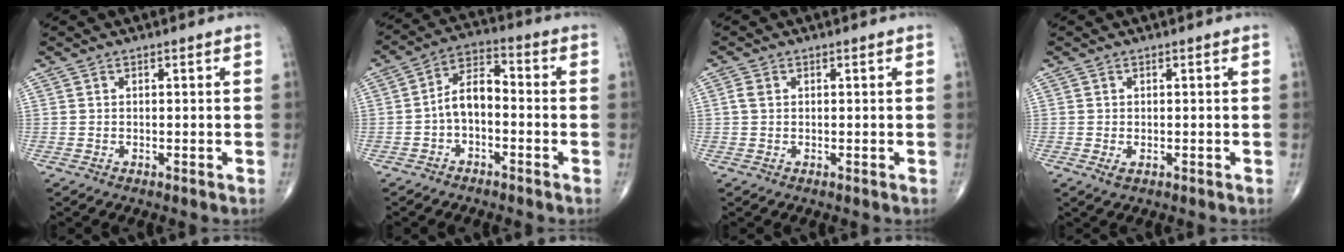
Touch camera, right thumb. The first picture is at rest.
{"total": 6.9, "force": [-1.7, 3.9, 5.4], "torque": [-0.090, 0.037, -0.043]}
{"total": 1.4, "force": [0.3, 1.0, 0.9], "torque": [-0.021, 0.005, 0.006]}
{"total": 1.2, "force": [-0.3, 0.7, 1.0], "torque": [-0.018, -0.001, -0.002]}